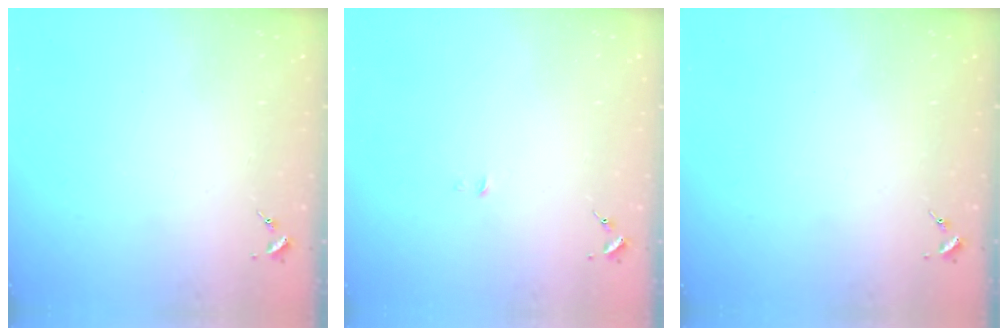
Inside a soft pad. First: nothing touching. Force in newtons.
{"total": 2.6, "press": 2.6, "slide": 0.2}
{"total": 0.0}